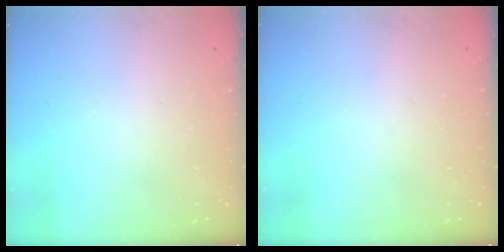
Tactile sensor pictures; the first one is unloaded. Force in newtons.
{"total": 0.0}